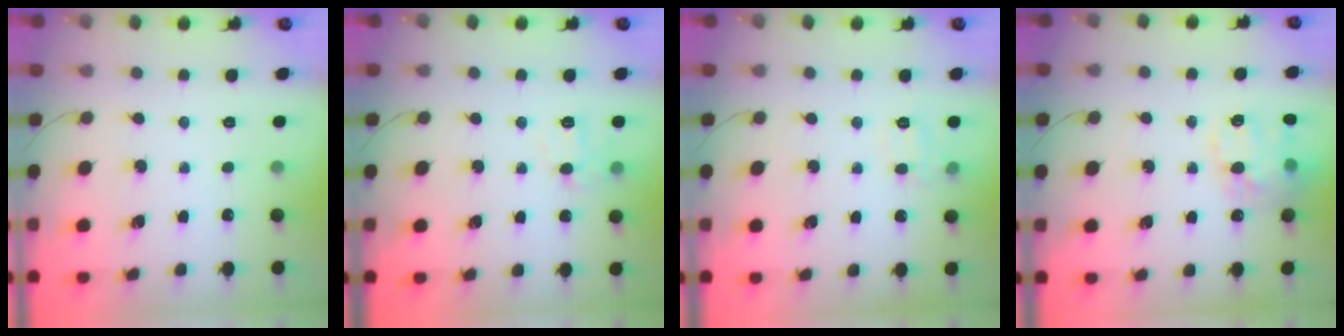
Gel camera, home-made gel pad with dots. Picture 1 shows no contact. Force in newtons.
{"total": 7.7, "press": 7.5, "slide": 1.4}
{"total": 8.5, "press": 8.4, "slide": 1.4}
{"total": 17.1, "press": 16.9, "slide": 3.0}